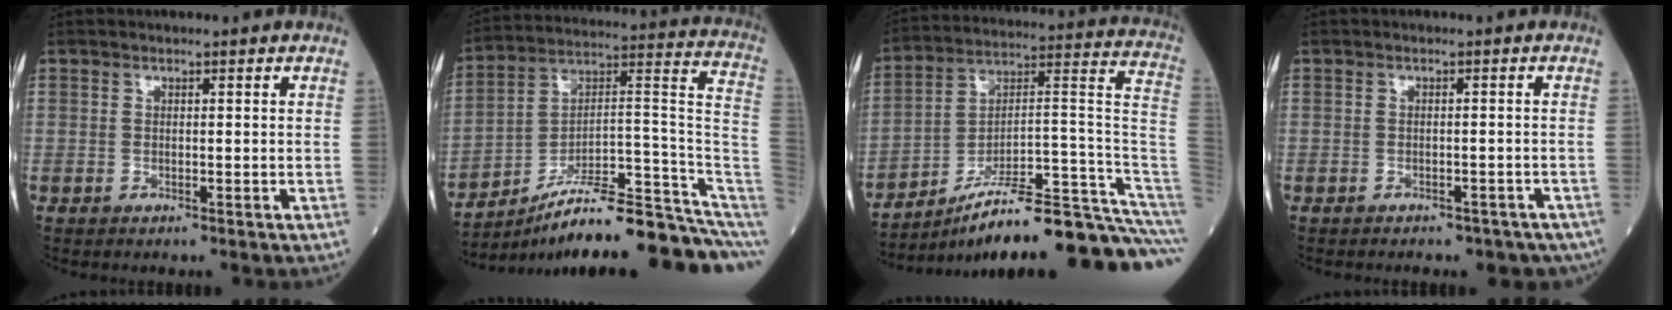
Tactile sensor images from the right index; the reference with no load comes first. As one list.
[{"total": 21.4, "force": [-16.6, 1.3, 13.5], "torque": [-0.122, 0.058, -0.252]}, {"total": 25.3, "force": [-20.1, 0.2, 15.3], "torque": [-0.120, 0.040, -0.300]}, {"total": 8.2, "force": [-6.7, 3.9, 2.9], "torque": [-0.035, 0.000, -0.064]}]